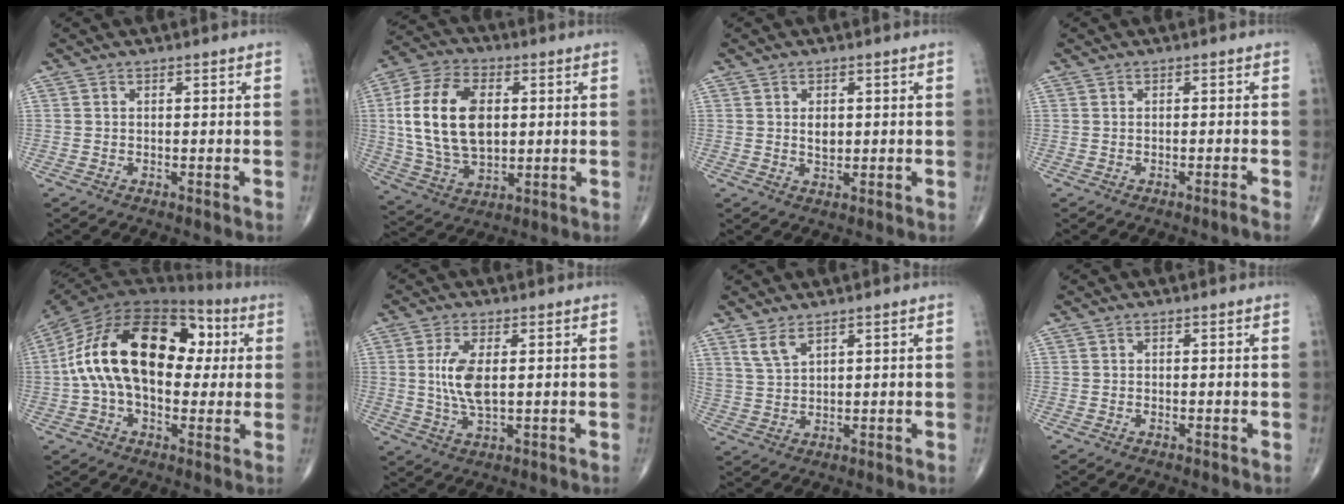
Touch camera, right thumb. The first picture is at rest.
{"total": 18.2, "force": [2.1, 11.1, 14.3], "torque": [-0.269, -0.001, 0.041]}
{"total": 2.4, "force": [0.4, 1.5, 1.9], "torque": [-0.024, -0.006, 0.008]}
{"total": 0.9, "force": [-0.7, -0.4, 0.5], "torque": [-0.017, 0.006, -0.009]}
{"total": 24.5, "force": [3.2, 14.6, 19.5], "torque": [-0.343, 0.042, 0.044]}
{"total": 7.3, "force": [0.9, 3.0, 6.6], "torque": [-0.144, -0.009, 0.022]}
{"total": 4.0, "force": [2.9, 1.5, 2.4], "torque": [-0.049, -0.017, 0.067]}
{"total": 0.0}